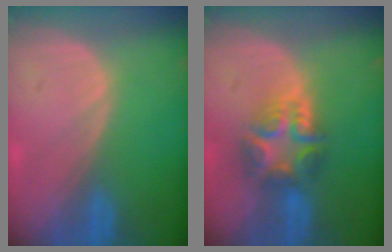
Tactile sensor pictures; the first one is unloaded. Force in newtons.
{"total": 7.6, "press": 6.5, "slide": 3.9}